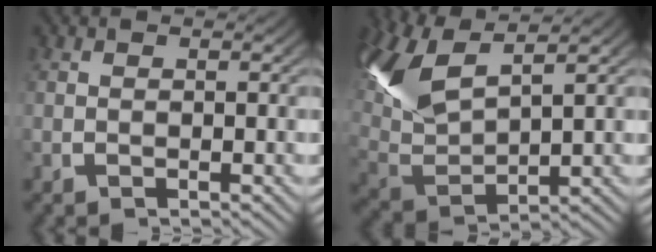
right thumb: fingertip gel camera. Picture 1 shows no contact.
{"total": 8.4, "force": [3.1, 5.0, 6.1], "torque": [-0.155, -0.008, 0.064]}